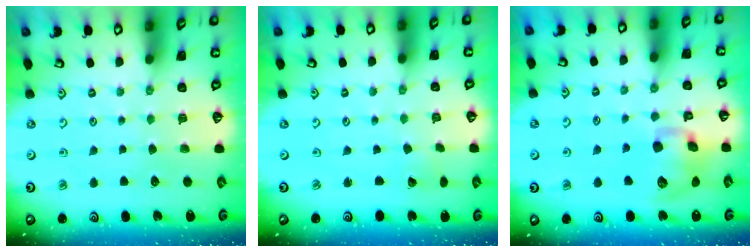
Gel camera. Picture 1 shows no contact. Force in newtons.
{"total": 0.5, "press": 0.5, "slide": 0.0}
{"total": 12.3, "press": 12.2, "slide": 1.7}